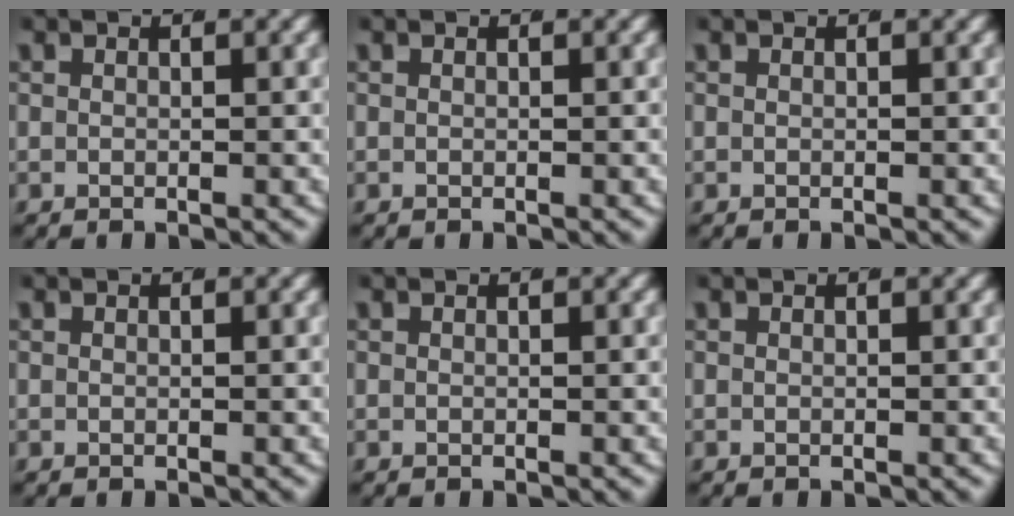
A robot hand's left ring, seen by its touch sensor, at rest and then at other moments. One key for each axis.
{"total": 0.0}
{"total": 0.0}
{"total": 0.0}
{"total": 0.0}
{"total": 0.0}